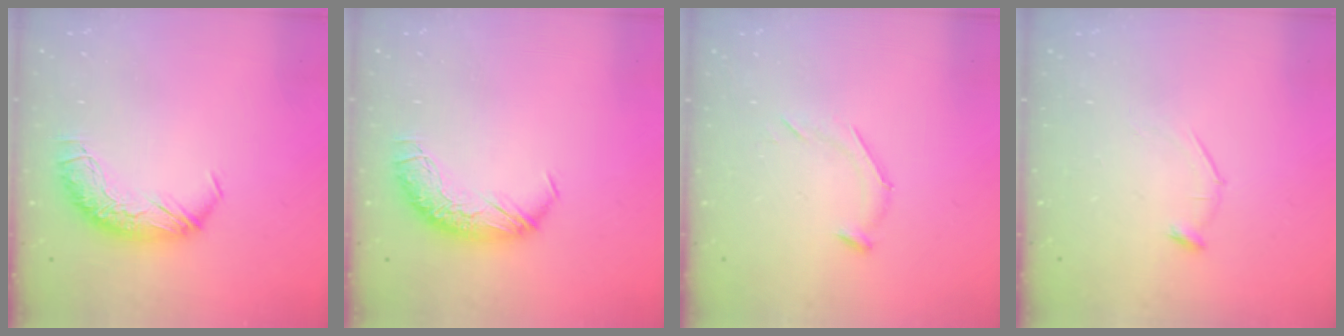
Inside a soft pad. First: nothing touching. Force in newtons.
{"total": 0.0}
{"total": 6.4, "press": 6.3, "slide": 0.9}
{"total": 8.2, "press": 8.2, "slide": 0.9}